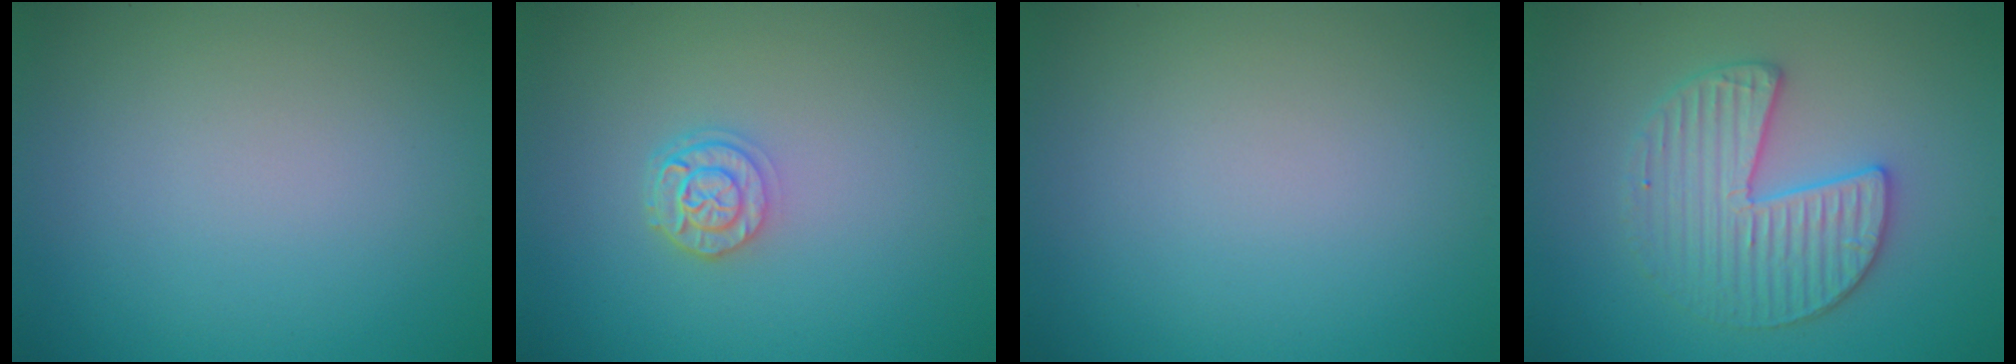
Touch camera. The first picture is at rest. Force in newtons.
{"total": 2.4, "press": 1.9, "slide": 1.4}
{"total": 0.0}
{"total": 3.8, "press": 3.8, "slide": 0.5}